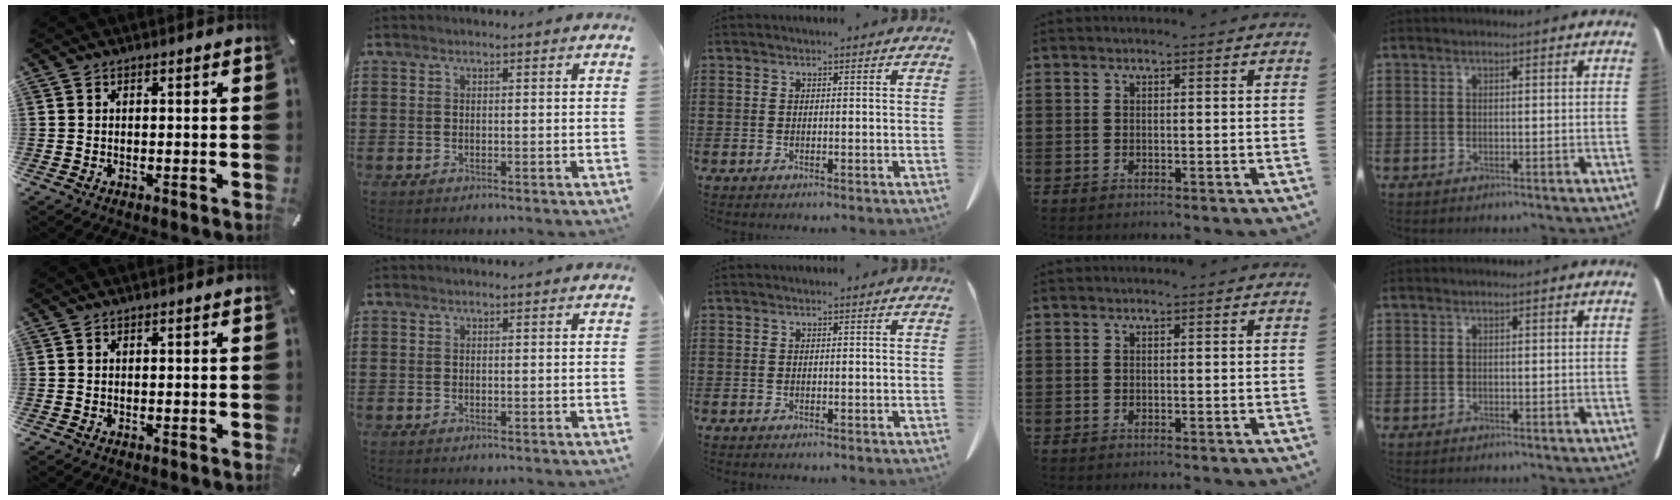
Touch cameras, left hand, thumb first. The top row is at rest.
{}